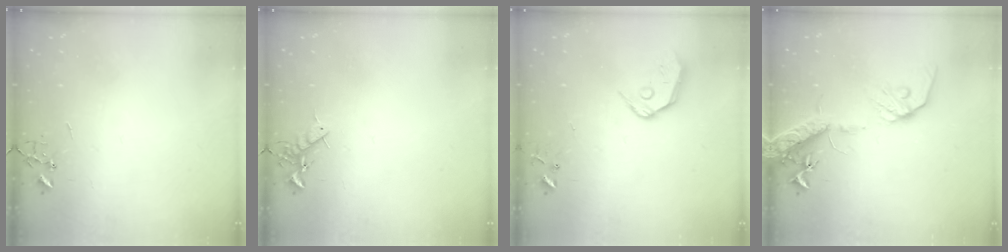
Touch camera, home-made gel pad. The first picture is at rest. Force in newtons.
{"total": 7.2, "press": 7.1, "slide": 1.1}
{"total": 9.8, "press": 9.7, "slide": 1.3}
{"total": 16.6, "press": 16.2, "slide": 3.5}